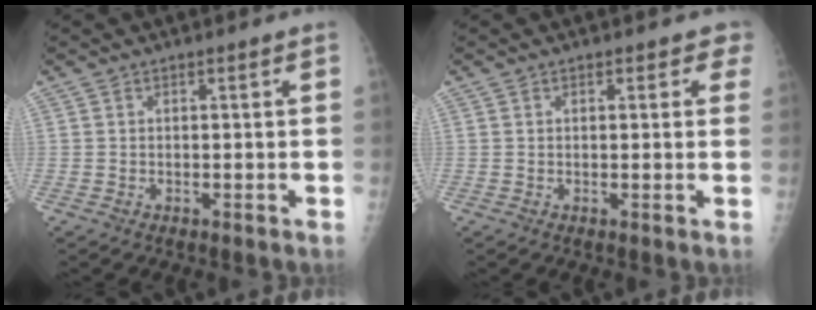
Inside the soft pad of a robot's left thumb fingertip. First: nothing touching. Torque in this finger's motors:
{"motor_torque": [0.39, 0.46, -0.08, -0.08, 0.01]}